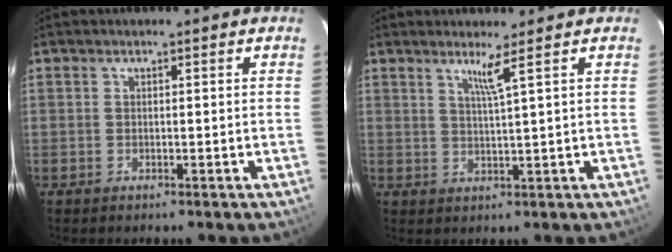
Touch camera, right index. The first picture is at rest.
{"total": 2.9, "force": [1.7, -1.1, 2.0], "torque": [-0.040, -0.015, 0.031]}